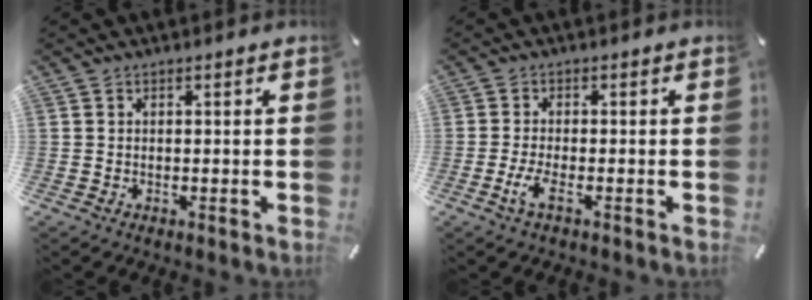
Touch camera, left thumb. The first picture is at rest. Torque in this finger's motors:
{"motor_torque": [-0.17, 0.40, 0.45, 0.12, 0.04]}